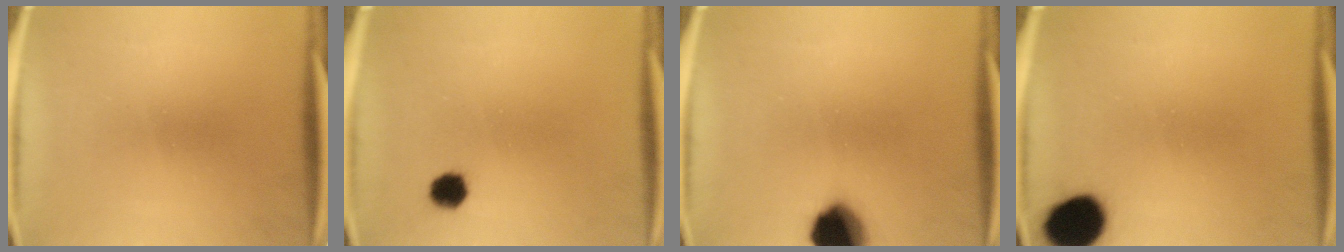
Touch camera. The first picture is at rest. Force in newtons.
{"total": 3.3}
{"total": 12.3}
{"total": 11.7}